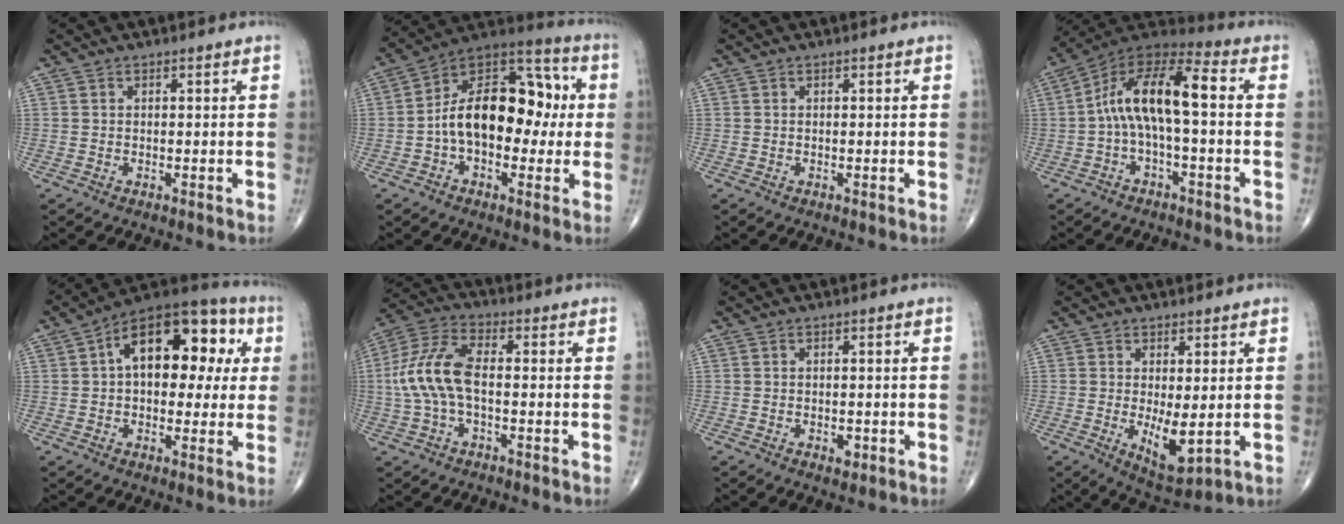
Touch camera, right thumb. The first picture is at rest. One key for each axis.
{"total": 19.2, "fx": -0.3, "fy": 11.8, "fz": 15.2, "tx": -0.208, "ty": 0.050, "tz": -0.015}
{"total": 0.0}
{"total": 13.4, "fx": -0.4, "fy": 5.1, "fz": 12.4, "tx": -0.228, "ty": 0.057, "tz": -0.016}
{"total": 19.0, "fx": 3.9, "fy": 10.8, "fz": 15.2, "tx": -0.183, "ty": 0.036, "tz": 0.044}
{"total": 11.0, "fx": -0.9, "fy": 5.5, "fz": 9.6, "tx": -0.219, "ty": 0.033, "tz": -0.021}
{"total": 1.7, "fx": -0.7, "fy": 1.0, "fz": 1.2, "tx": -0.015, "ty": 0.000, "tz": -0.008}
{"total": 6.8, "fx": -0.5, "fy": 2.5, "fz": 6.3, "tx": -0.097, "ty": -0.022, "tz": 0.003}